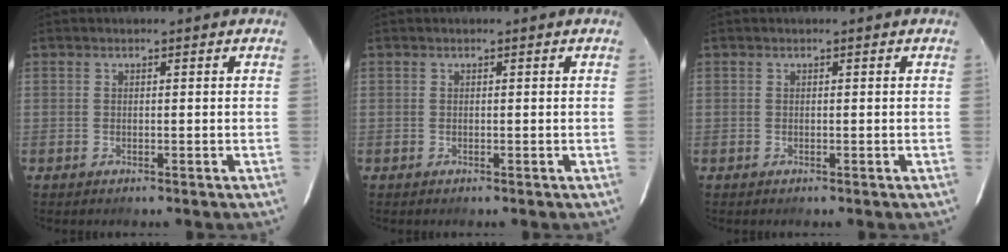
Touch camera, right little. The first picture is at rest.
{"total": 0.0}
{"total": 0.0}